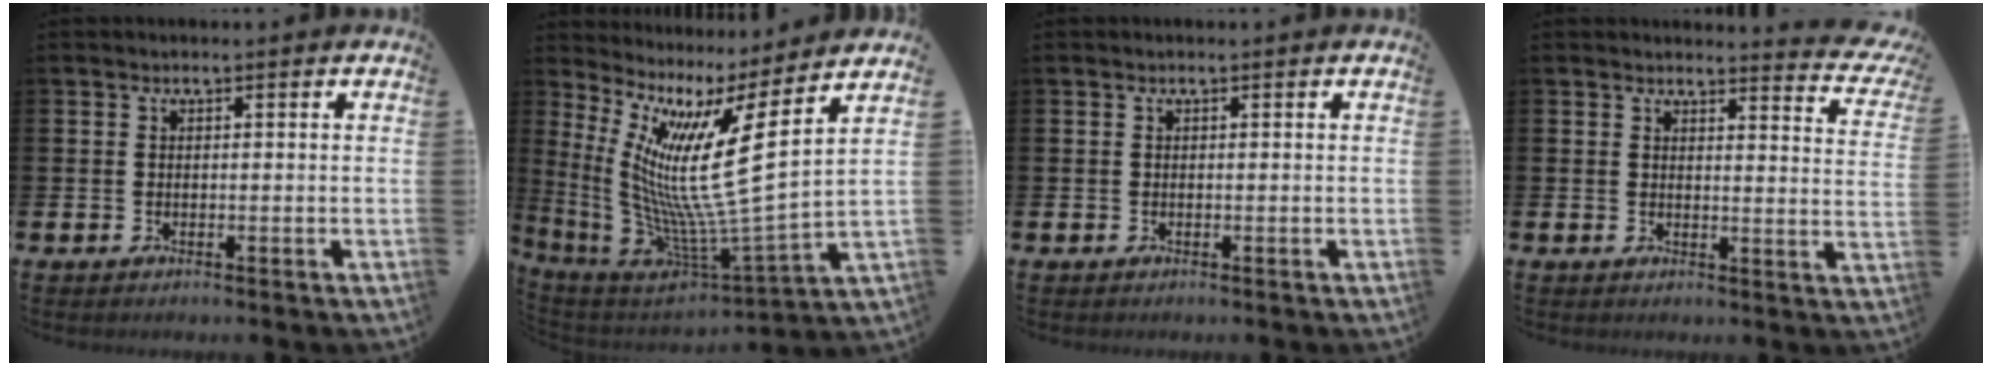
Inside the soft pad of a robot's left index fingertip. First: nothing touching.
{"total": 13.9, "force": [4.1, 1.9, 13.1], "torque": [-0.271, -0.072, 0.048]}
{"total": 0.0}
{"total": 2.5, "force": [2.4, 0.1, 0.4], "torque": [0.007, -0.031, 0.035]}